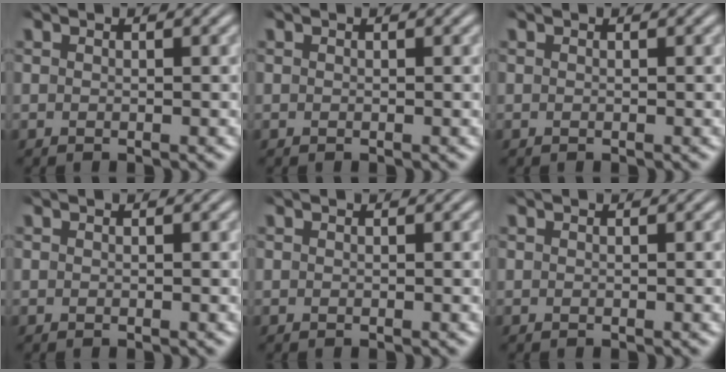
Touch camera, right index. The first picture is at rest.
{"total": 0.0}
{"total": 0.0}
{"total": 0.0}
{"total": 0.0}
{"total": 0.0}